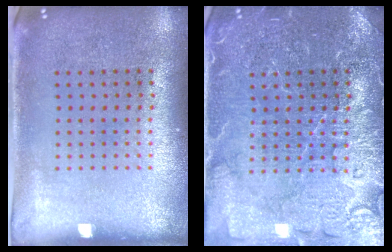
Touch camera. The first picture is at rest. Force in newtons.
{"total": 4.1, "press": 4.1, "slide": 0.6}